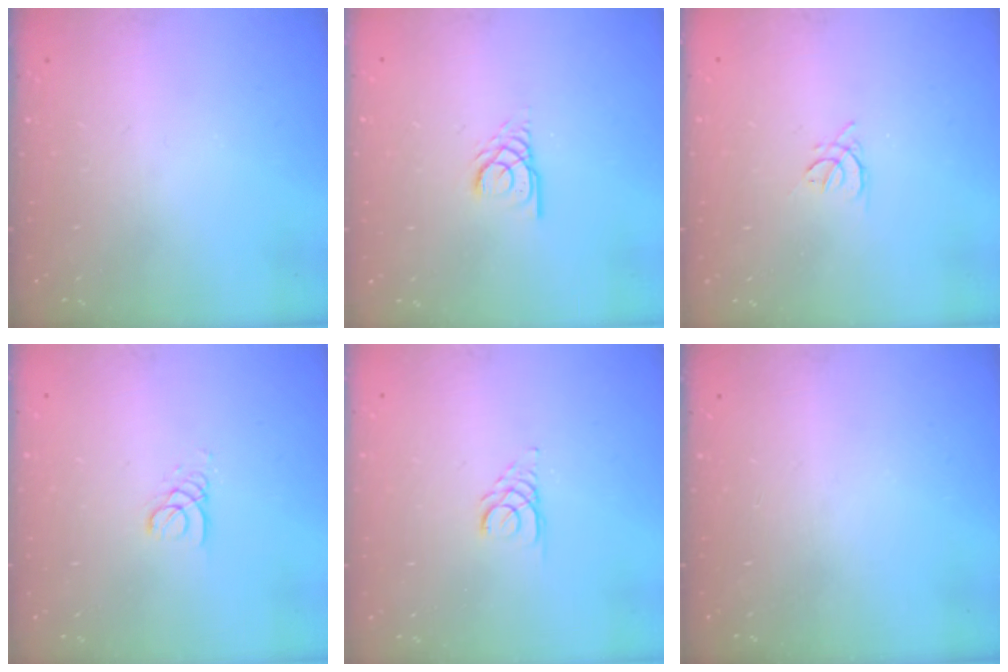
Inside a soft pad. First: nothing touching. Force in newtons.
{"total": 2.9, "press": 2.9, "slide": 0.1}
{"total": 2.4, "press": 2.3, "slide": 0.6}
{"total": 2.6, "press": 2.6, "slide": 0.2}
{"total": 2.6, "press": 2.6, "slide": 0.2}
{"total": 0.0}